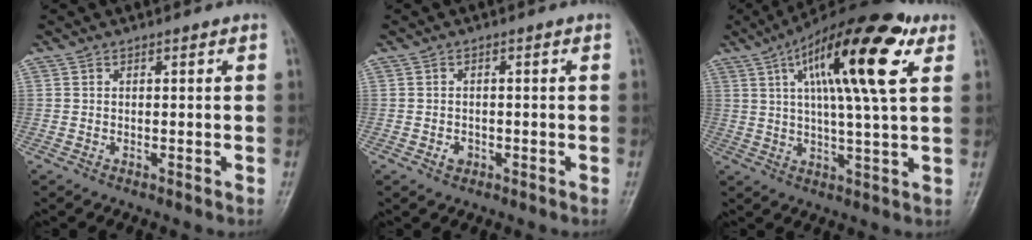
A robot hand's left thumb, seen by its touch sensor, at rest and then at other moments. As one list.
[{"total": 1.8, "force": [-0.8, 1.4, 0.8], "torque": [-0.007, 0.005, -0.011]}, {"total": 20.3, "force": [8.0, 5.1, 17.9], "torque": [-0.275, -0.003, 0.122]}]